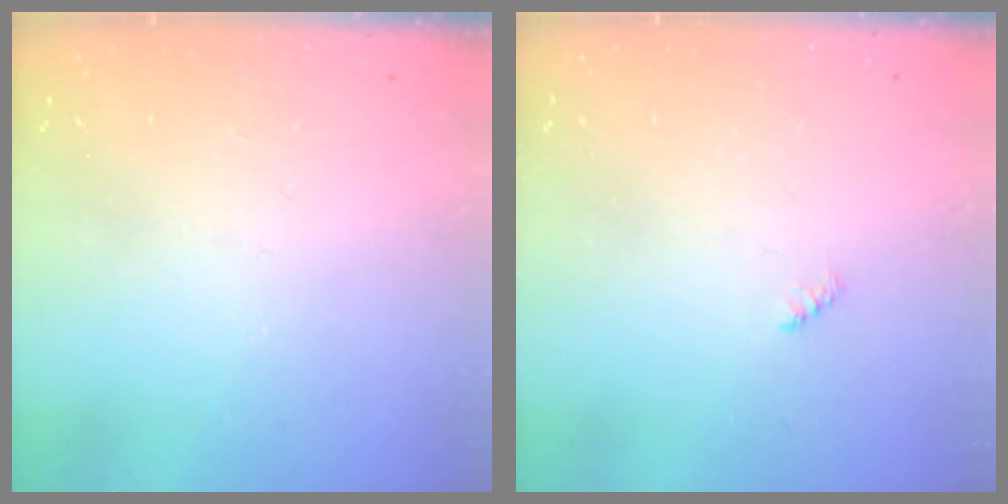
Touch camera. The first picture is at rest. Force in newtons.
{"total": 2.3, "press": 2.2, "slide": 0.5}